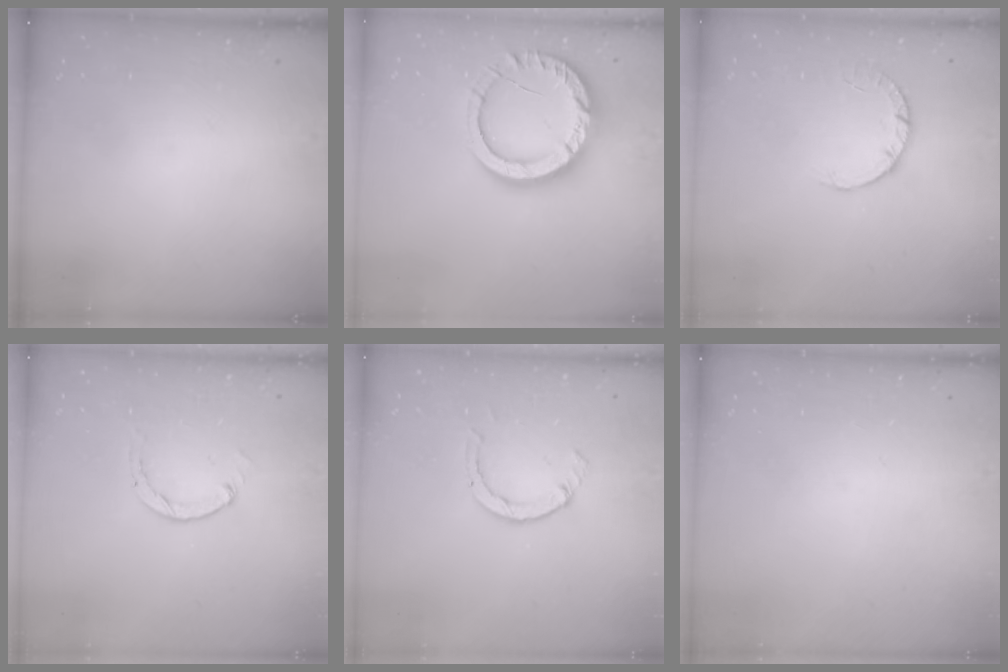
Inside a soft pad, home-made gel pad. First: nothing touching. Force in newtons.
{"total": 15.1, "press": 15.0, "slide": 1.2}
{"total": 2.8, "press": 2.8, "slide": 0.4}
{"total": 1.3, "press": 1.2, "slide": 0.2}
{"total": 2.3, "press": 2.3, "slide": 0.3}
{"total": 0.0}